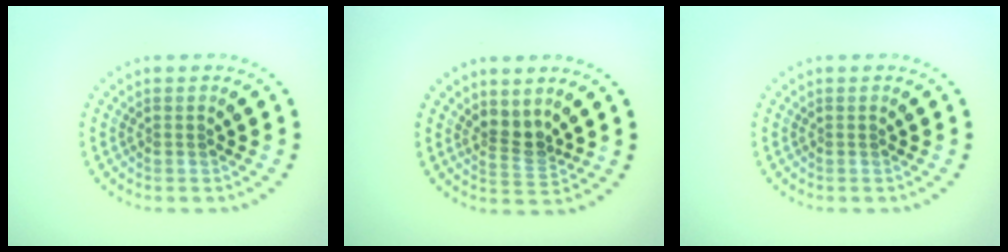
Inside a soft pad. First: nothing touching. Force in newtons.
{"total": 2.3, "press": 1.8, "slide": 1.5}
{"total": 0.0}